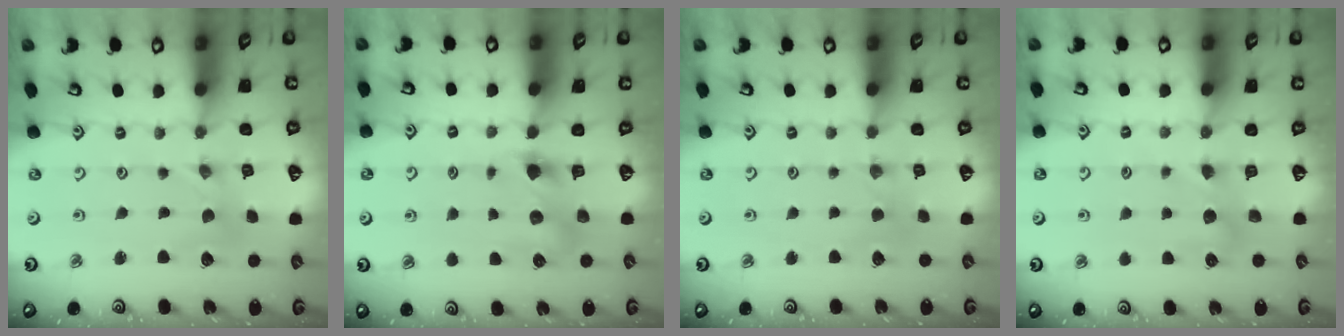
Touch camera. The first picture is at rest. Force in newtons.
{"total": 7.2, "press": 7.1, "slide": 1.0}
{"total": 2.1, "press": 2.1, "slide": 0.6}
{"total": 4.7, "press": 4.7, "slide": 0.7}